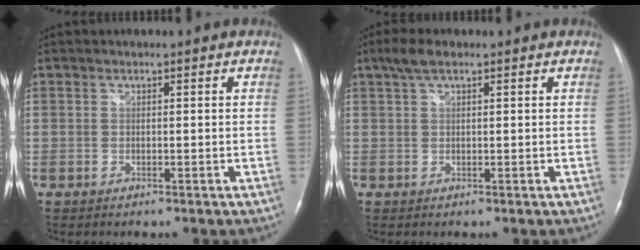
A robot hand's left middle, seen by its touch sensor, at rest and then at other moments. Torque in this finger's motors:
{"motor_torque": [0.34, 0.11, -0.02, 0.04]}